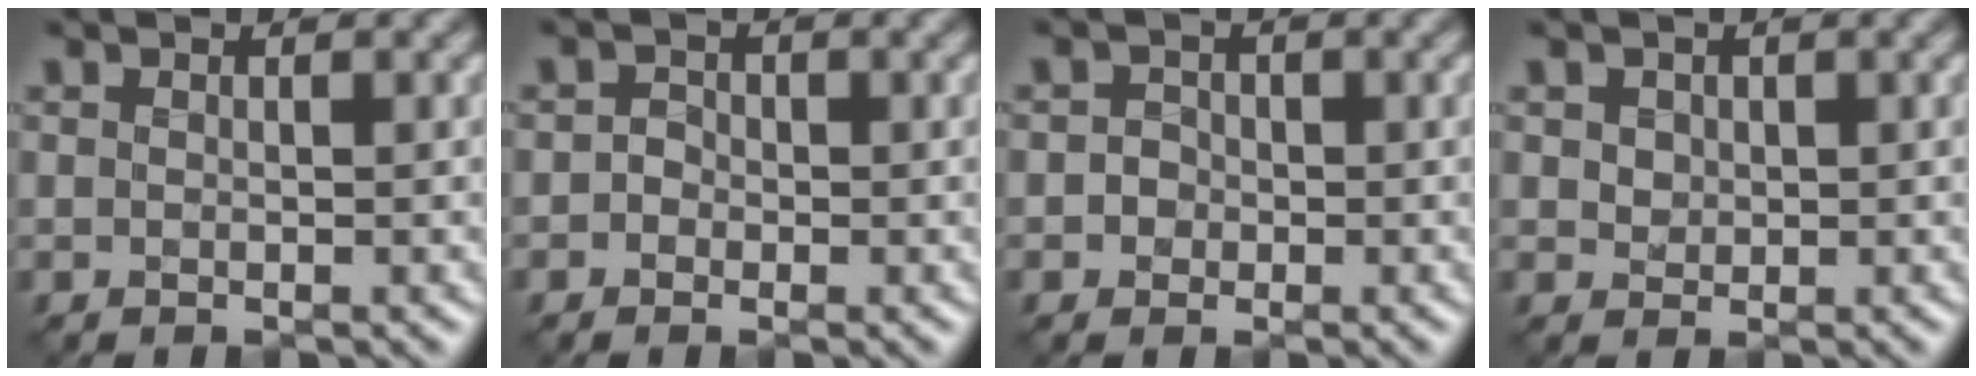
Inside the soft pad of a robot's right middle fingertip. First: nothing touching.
{"total": 1.3, "force": [-0.4, 1.2, 0.5], "torque": [0.005, 0.004, -0.017]}
{"total": 1.7, "force": [-0.3, 1.6, 0.6], "torque": [0.003, 0.003, -0.008]}
{"total": 2.2, "force": [0.8, 1.7, 1.0], "torque": [-0.039, 0.002, 0.024]}